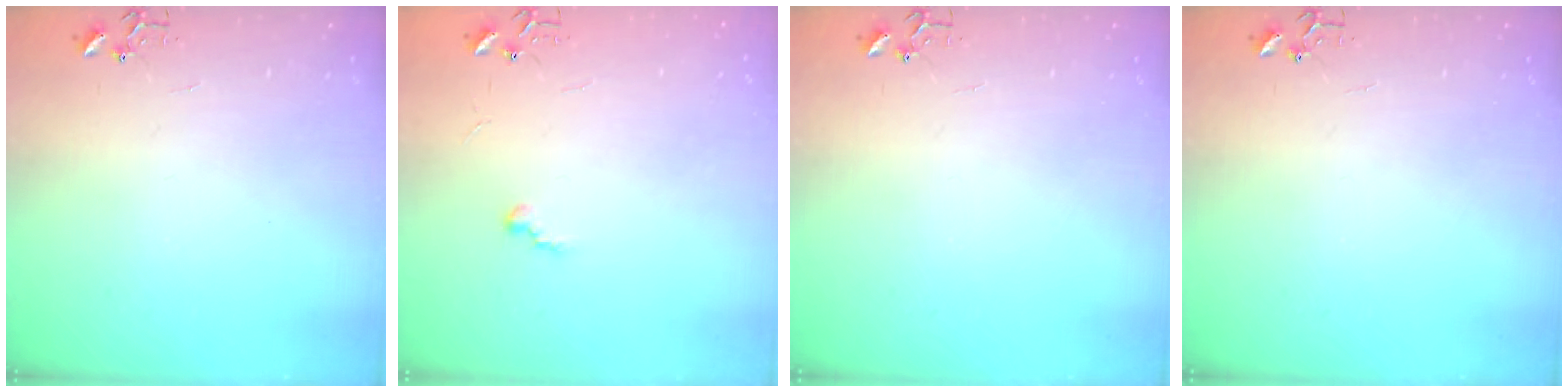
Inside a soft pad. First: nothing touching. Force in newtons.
{"total": 5.3, "press": 5.3, "slide": 0.5}
{"total": 0.0}
{"total": 0.0}